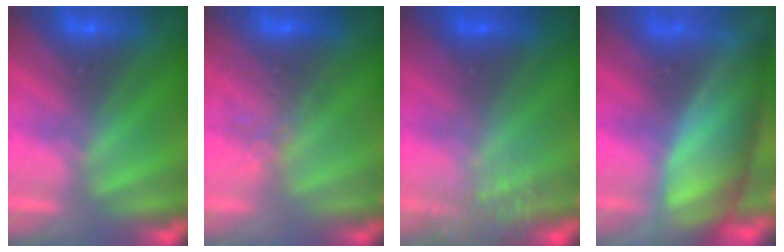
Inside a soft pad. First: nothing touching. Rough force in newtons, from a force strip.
{"total": 3.9}
{"total": 7.4}
{"total": 10.8}